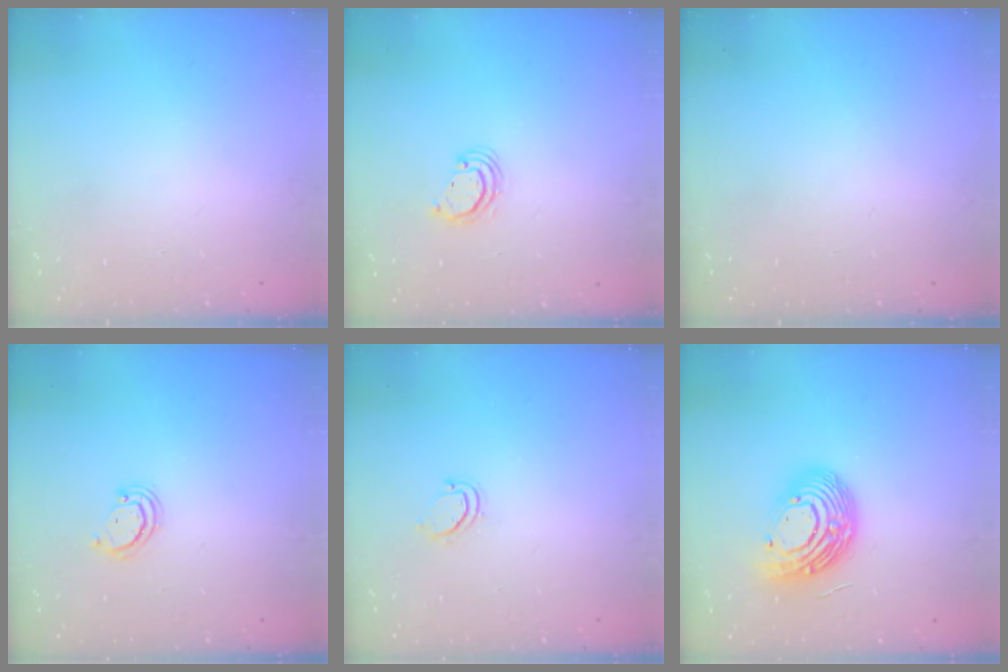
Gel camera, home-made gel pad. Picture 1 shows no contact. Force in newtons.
{"total": 2.8, "press": 2.8, "slide": 0.2}
{"total": 0.0}
{"total": 2.6, "press": 2.6, "slide": 0.3}
{"total": 3.1, "press": 3.1, "slide": 0.2}
{"total": 14.7, "press": 14.7, "slide": 1.0}